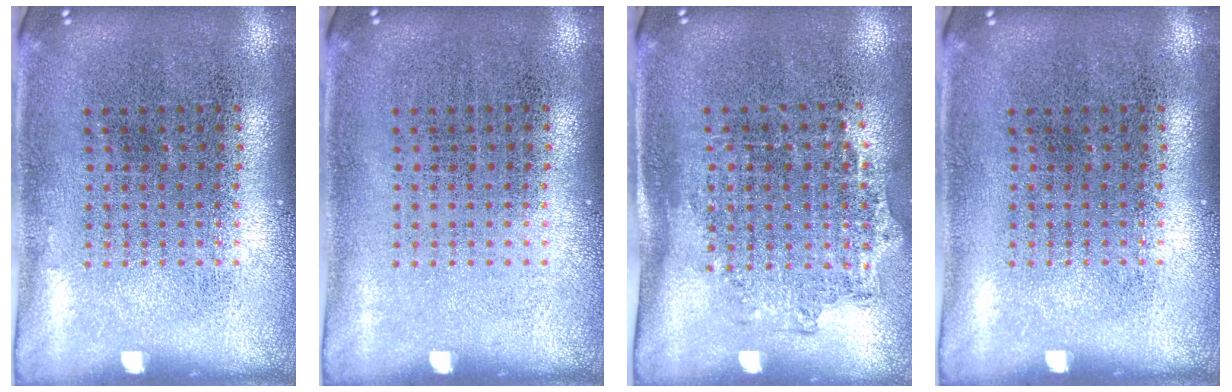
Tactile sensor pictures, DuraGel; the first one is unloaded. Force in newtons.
{"total": 0.0}
{"total": 1.2, "press": 0.9, "slide": 0.8}
{"total": 0.0}